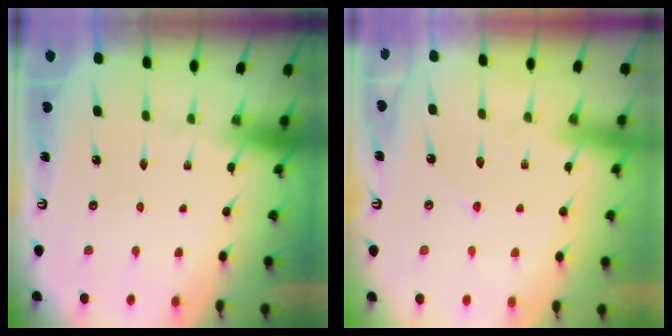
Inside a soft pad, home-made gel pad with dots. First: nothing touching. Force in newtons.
{"total": 3.3, "press": 3.3, "slide": 0.3}